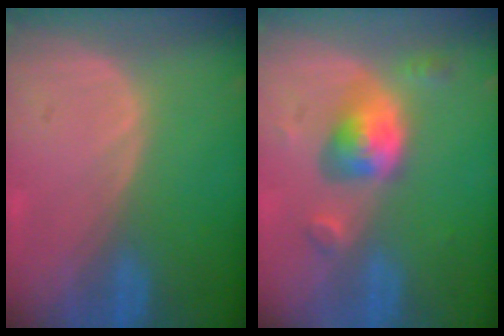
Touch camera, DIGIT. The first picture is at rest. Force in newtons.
{"total": 5.7, "press": 5.4, "slide": 1.8}